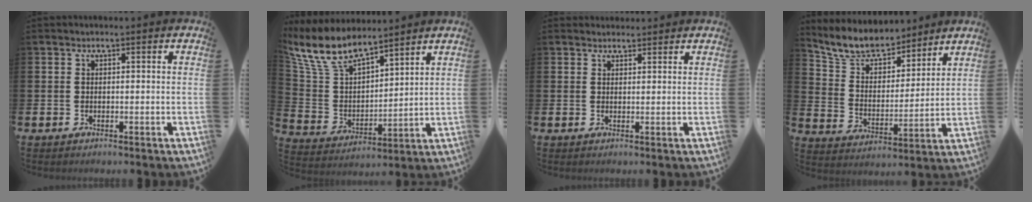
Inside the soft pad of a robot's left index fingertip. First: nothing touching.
{"total": 9.9, "force": [8.6, 3.2, 3.9], "torque": [-0.121, -0.041, 0.156]}
{"total": 1.8, "force": [1.6, 0.6, 0.0], "torque": [0.006, -0.002, 0.030]}
{"total": 8.4, "force": [7.8, 2.5, 1.6], "torque": [-0.079, -0.047, 0.144]}